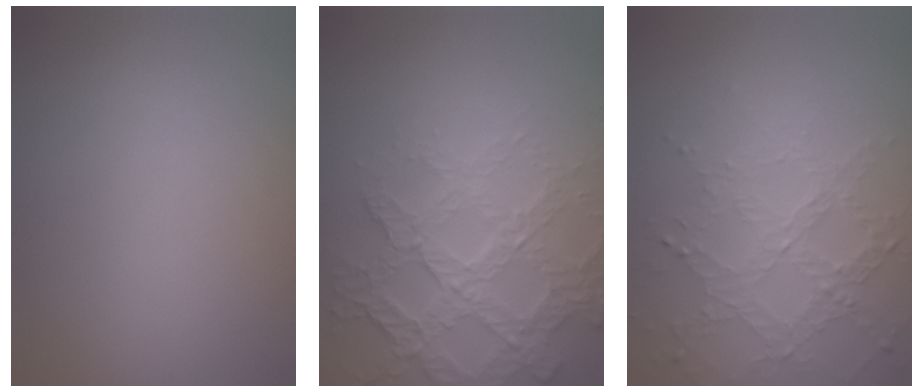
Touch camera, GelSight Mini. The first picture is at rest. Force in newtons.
{"total": 7.1, "press": 5.1, "slide": 5.0}
{"total": 4.3, "press": 3.1, "slide": 2.9}